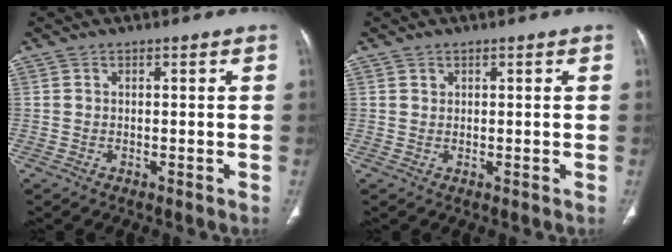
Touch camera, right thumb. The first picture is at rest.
{"total": 0.6, "force": [0.4, 0.4, 0.1], "torque": [0.004, -0.002, 0.005]}